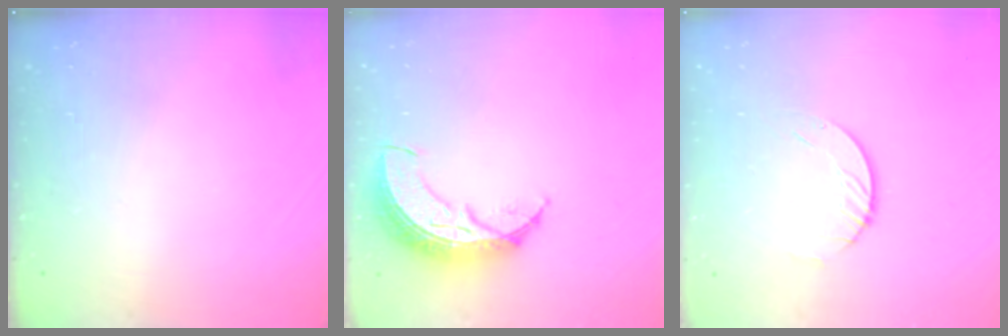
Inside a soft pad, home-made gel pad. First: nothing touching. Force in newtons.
{"total": 9.8, "press": 9.8, "slide": 0.9}
{"total": 2.3, "press": 2.3, "slide": 0.3}